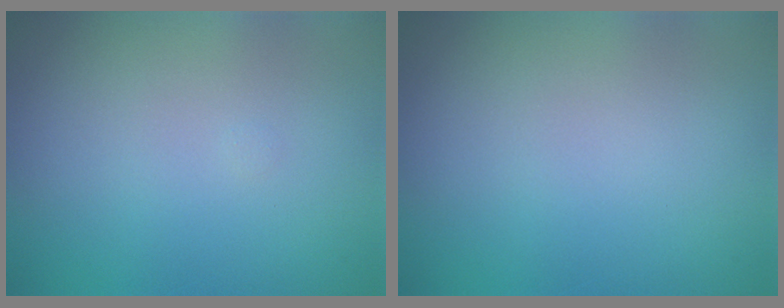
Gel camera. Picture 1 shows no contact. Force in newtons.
{"total": 0.0}